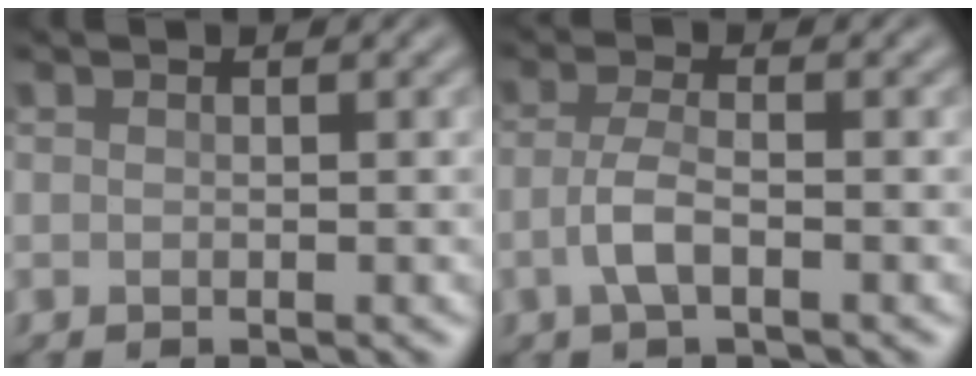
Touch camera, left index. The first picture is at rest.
{"total": 2.8, "force": [-0.8, 1.0, 2.5], "torque": [-0.056, 0.002, -0.023]}